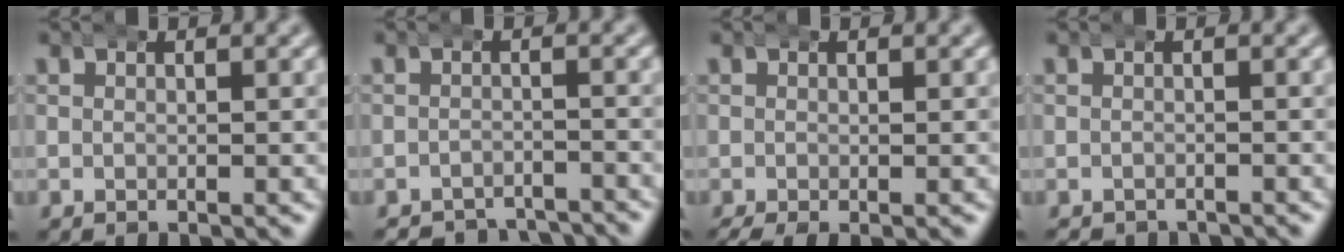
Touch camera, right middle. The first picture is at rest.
{"total": 5.4, "force": [-5.3, 0.9, 0.3], "torque": [0.009, -0.018, -0.083]}
{"total": 2.0, "force": [-1.5, 0.7, 1.2], "torque": [-0.022, -0.011, -0.016]}
{"total": 1.5, "force": [-1.4, 0.2, -0.3], "torque": [0.005, -0.011, -0.018]}